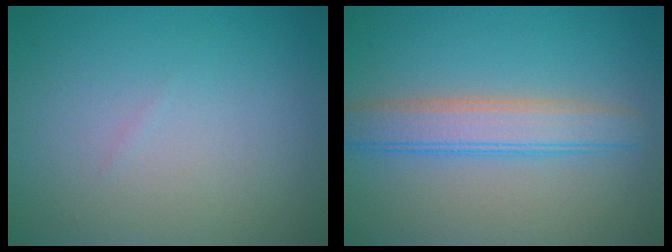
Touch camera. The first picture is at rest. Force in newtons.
{"total": 4.3, "press": 4.3, "slide": 0.2}